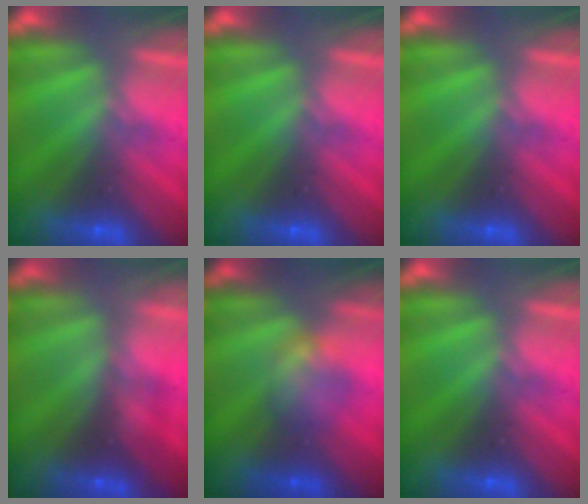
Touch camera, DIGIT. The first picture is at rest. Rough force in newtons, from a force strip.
{"total": 0.0}
{"total": 0.0}
{"total": 2.0}
{"total": 2.3}
{"total": 0.0}